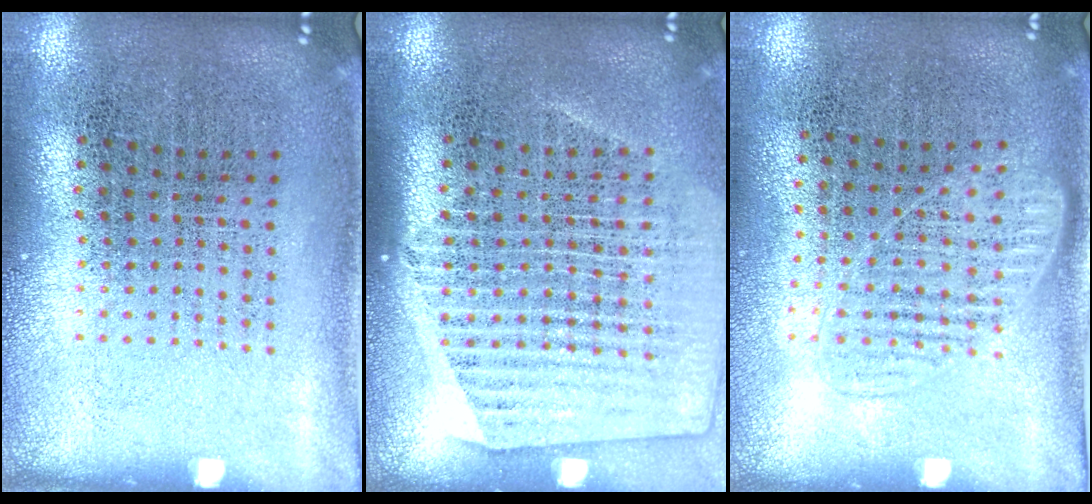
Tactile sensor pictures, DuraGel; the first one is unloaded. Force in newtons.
{"total": 1.3, "press": 1.2, "slide": 0.5}
{"total": 1.2, "press": 1.0, "slide": 0.6}